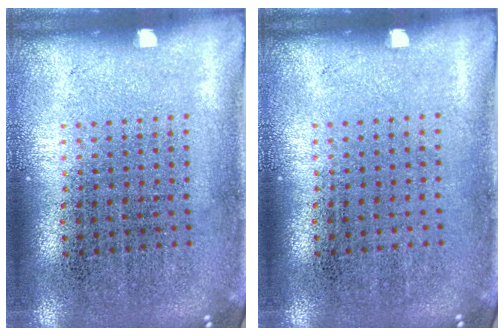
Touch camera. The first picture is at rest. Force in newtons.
{"total": 0.0}